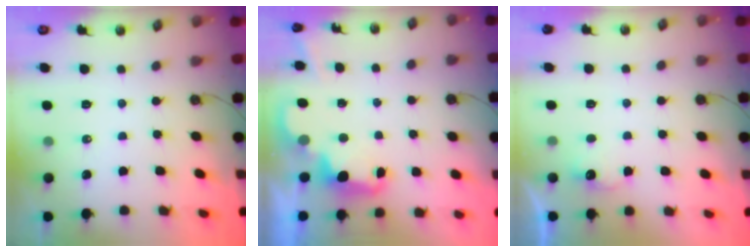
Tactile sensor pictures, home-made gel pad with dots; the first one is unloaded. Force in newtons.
{"total": 2.5, "press": 2.5, "slide": 0.6}
{"total": 5.7, "press": 5.6, "slide": 0.9}